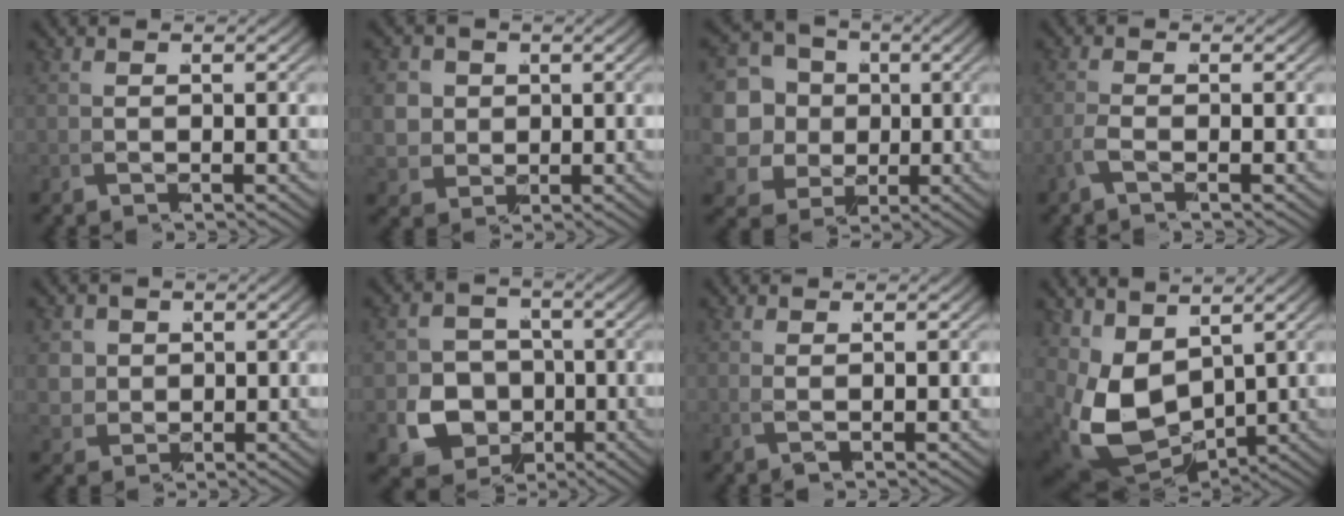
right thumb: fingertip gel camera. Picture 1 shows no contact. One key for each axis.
{"total": 5.4, "fx": 0.8, "fy": 4.8, "fz": 2.4, "tx": -0.071, "ty": -0.027, "tz": 0.031}
{"total": 11.2, "fx": 0.5, "fy": 9.7, "fz": 5.7, "tx": -0.135, "ty": -0.046, "tz": 0.017}
{"total": 1.1, "fx": -0.5, "fy": 0.0, "fz": 1.0, "tx": -0.031, "ty": -0.004, "tz": -0.008}
{"total": 3.9, "fx": 0.9, "fy": 3.4, "fz": 1.7, "tx": -0.053, "ty": -0.023, "tz": 0.035}
{"total": 10.3, "fx": -3.1, "fy": 9.0, "fz": 3.9, "tx": -0.085, "ty": -0.050, "tz": -0.039}
{"total": 0.8, "fx": 0.4, "fy": -0.2, "fz": 0.6, "tx": -0.020, "ty": -0.003, "tz": 0.013}
{"total": 10.3, "fx": -0.1, "fy": 7.3, "fz": 7.3, "tx": -0.193, "ty": -0.061, "tz": 0.036}